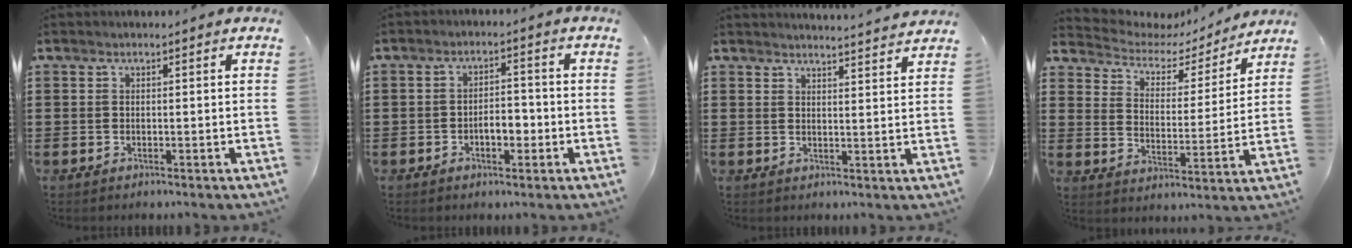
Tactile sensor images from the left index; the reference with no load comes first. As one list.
[{"total": 3.8, "force": [-1.3, 1.9, 3.0], "torque": [-0.049, 0.003, -0.027]}, {"total": 3.0, "force": [3.0, -0.6, 0.1], "torque": [-0.004, -0.023, 0.052]}, {"total": 3.9, "force": [3.5, 1.6, 0.6], "torque": [-0.038, -0.028, 0.052]}]